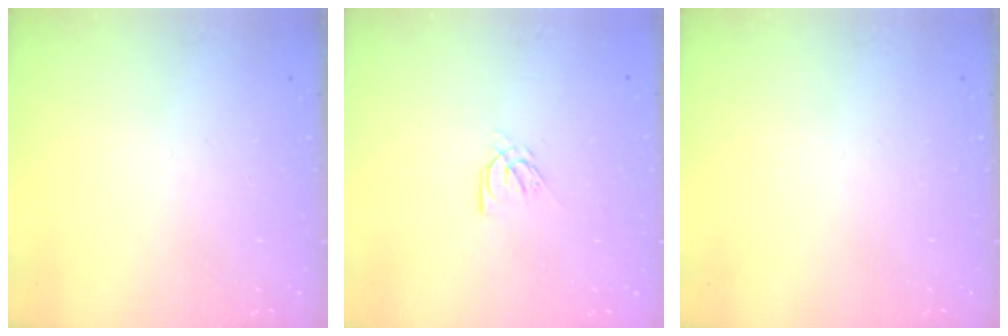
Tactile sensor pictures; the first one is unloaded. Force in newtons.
{"total": 4.2, "press": 4.2, "slide": 0.2}
{"total": 0.0}